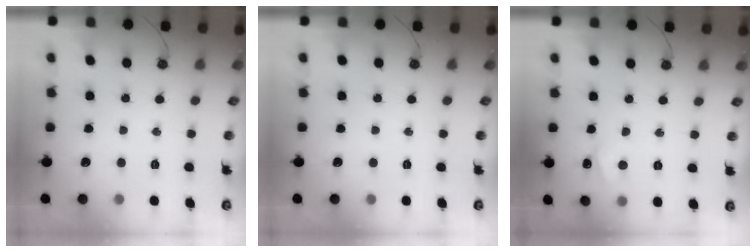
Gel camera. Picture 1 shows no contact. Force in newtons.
{"total": 0.0}
{"total": 1.9, "press": 1.9, "slide": 0.2}